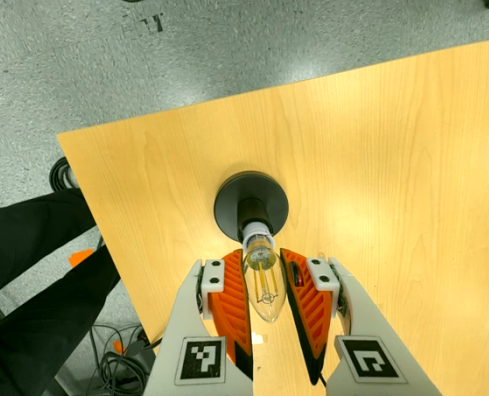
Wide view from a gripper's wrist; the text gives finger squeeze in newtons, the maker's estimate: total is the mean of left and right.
{"total": 12.0, "left": 11.4, "right": 12.7}